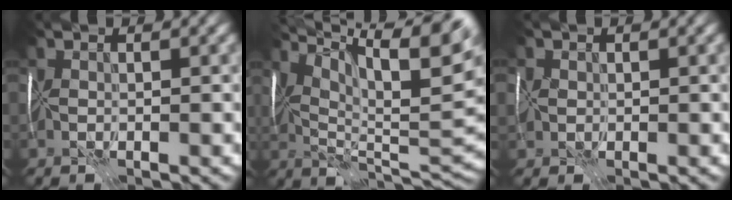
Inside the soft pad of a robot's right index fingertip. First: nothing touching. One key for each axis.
{"total": 14.5, "fx": 8.3, "fy": 3.9, "fz": 11.2, "tx": -0.189, "ty": 0.012, "tz": 0.130}
{"total": 1.9, "fx": 0.2, "fy": 1.8, "fz": 0.5, "tx": -0.009, "ty": 0.004, "tz": 0.002}